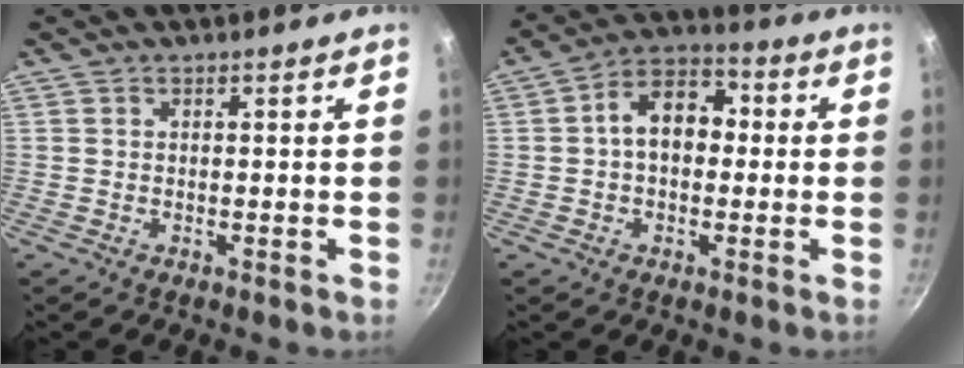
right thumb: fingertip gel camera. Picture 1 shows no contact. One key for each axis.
{"total": 11.1, "fx": 0.7, "fy": 7.6, "fz": 8.0, "tx": -0.085, "ty": 0.034, "tz": -0.007}